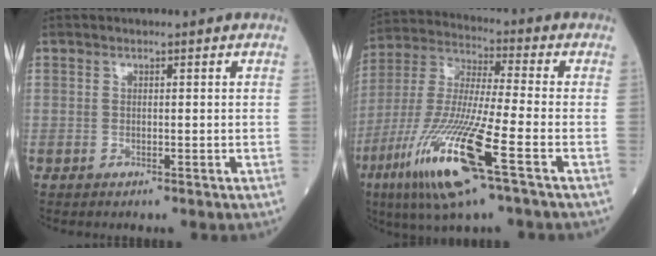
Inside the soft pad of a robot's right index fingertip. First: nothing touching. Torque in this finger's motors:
{"motor_torque": [1.33, -0.80, 1.05, 0.21]}